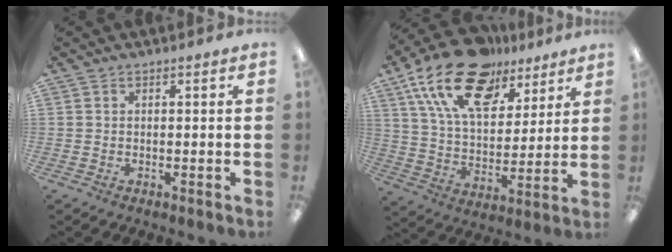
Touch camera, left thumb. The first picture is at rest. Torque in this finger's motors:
{"motor_torque": [0.59, 0.67, 1.52, -1.25, 0.42]}